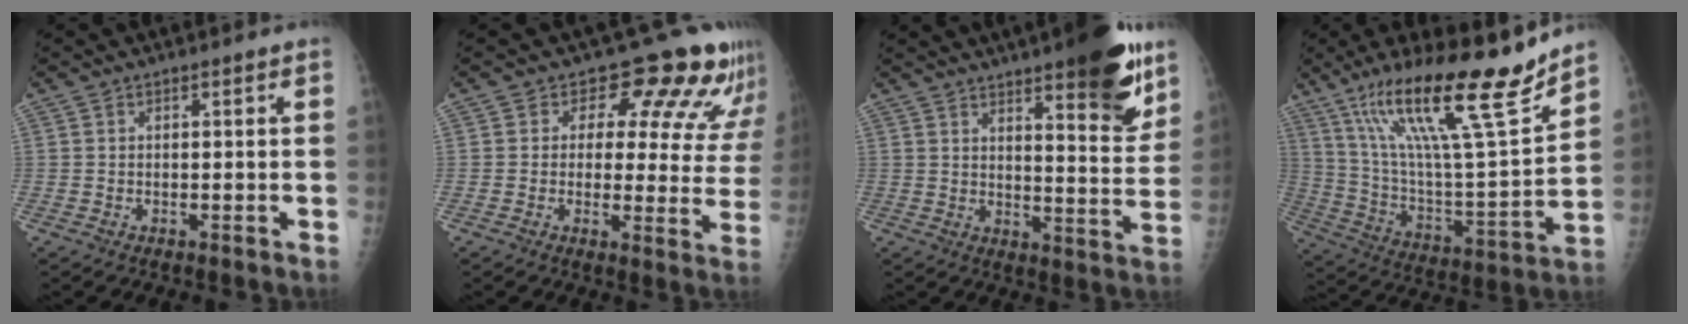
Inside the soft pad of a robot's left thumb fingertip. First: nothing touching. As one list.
[{"total": 14.4, "force": [11.0, 7.0, 6.1], "torque": [-0.013, -0.058, 0.104]}, {"total": 16.9, "force": [10.6, 4.4, 12.4], "torque": [-0.134, -0.060, 0.149]}, {"total": 26.0, "force": [17.0, 4.5, 19.2], "torque": [-0.312, -0.058, 0.299]}]